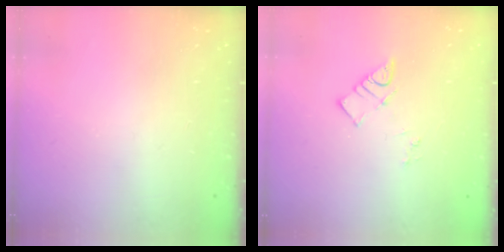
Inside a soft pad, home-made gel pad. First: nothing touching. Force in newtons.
{"total": 3.4, "press": 3.4, "slide": 0.2}